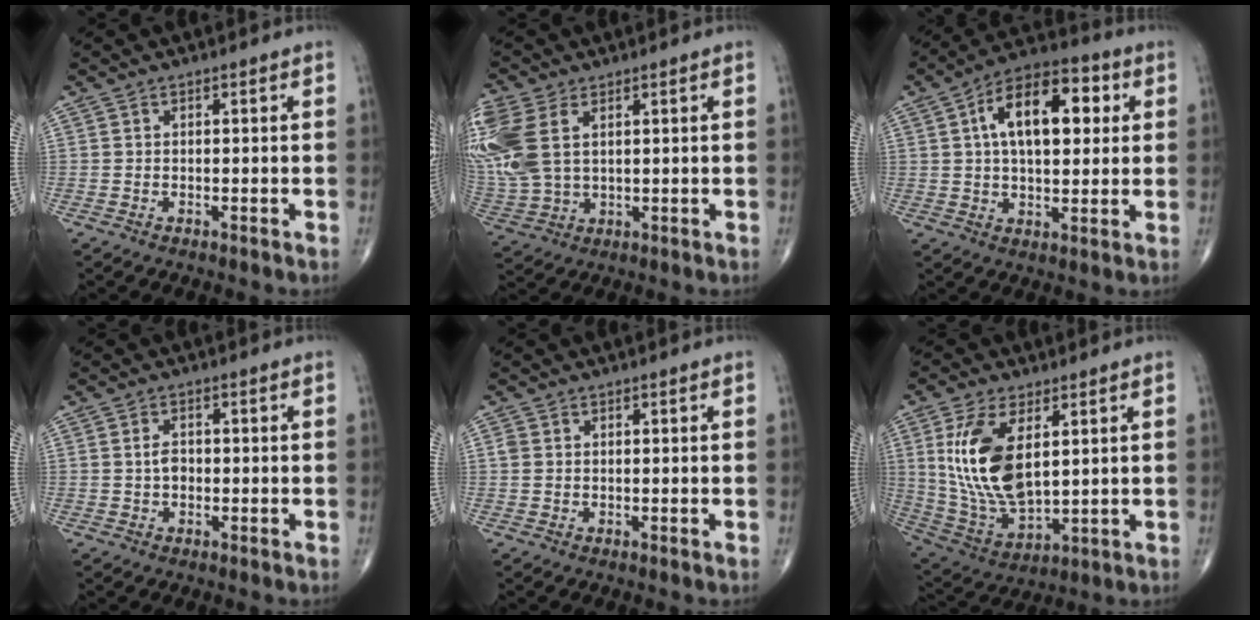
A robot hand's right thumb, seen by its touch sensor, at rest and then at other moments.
{"total": 16.1, "force": [4.4, 10.3, 11.6], "torque": [-0.316, 0.001, 0.094]}
{"total": 15.6, "force": [3.6, 8.3, 12.7], "torque": [-0.178, 0.019, 0.051]}
{"total": 2.2, "force": [-0.2, 1.5, 1.5], "torque": [-0.023, 0.004, -0.008]}
{"total": 1.4, "force": [0.2, 1.2, 0.7], "torque": [-0.014, 0.003, 0.005]}
{"total": 16.3, "force": [3.9, 8.1, 13.6], "torque": [-0.267, -0.023, 0.089]}